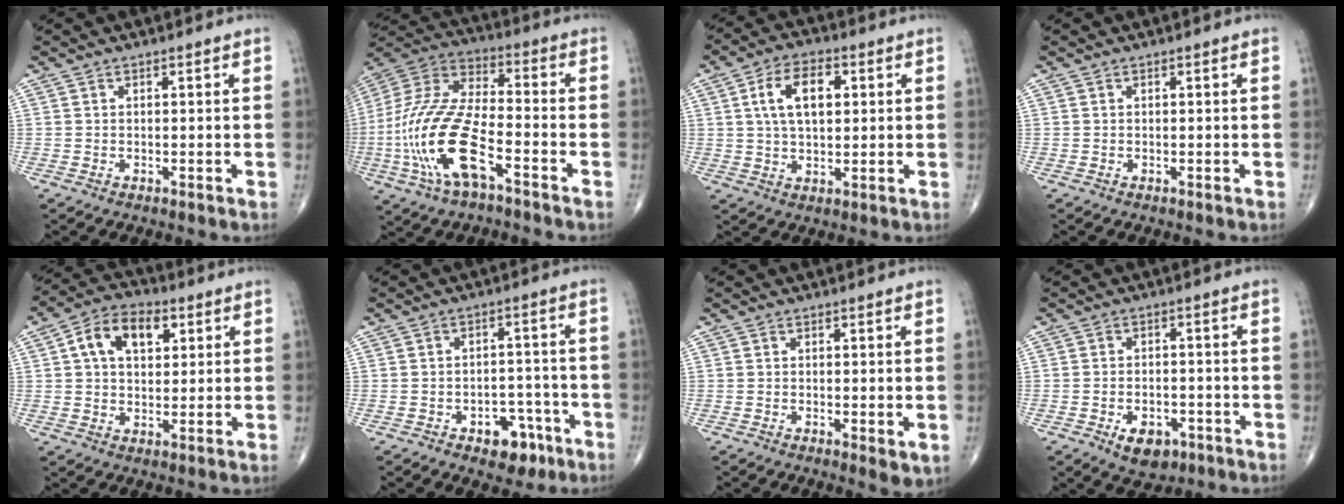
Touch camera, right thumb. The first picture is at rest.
{"total": 20.3, "force": [-7.1, 8.3, 17.2], "torque": [-0.375, 0.032, -0.131]}
{"total": 10.0, "force": [2.4, 5.6, 7.9], "torque": [-0.129, 0.006, 0.040]}
{"total": 0.0}
{"total": 11.1, "force": [3.5, 7.1, 7.8], "torque": [-0.109, 0.010, 0.051]}
{"total": 7.5, "force": [-4.0, 4.8, 4.2], "torque": [-0.024, 0.035, -0.052]}
{"total": 2.9, "force": [-0.5, 1.1, 2.6], "torque": [-0.038, -0.010, -0.008]}
{"total": 6.6, "force": [-3.1, 4.1, 4.1], "torque": [-0.049, 0.013, -0.042]}